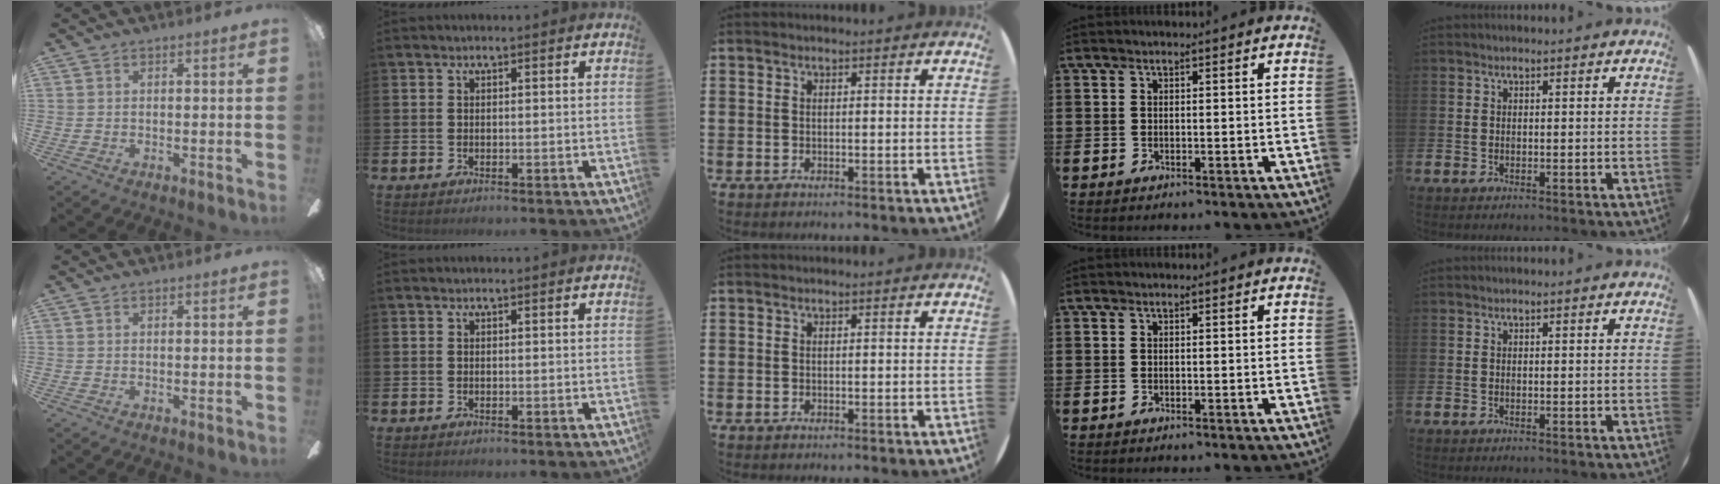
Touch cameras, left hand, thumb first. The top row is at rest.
{}